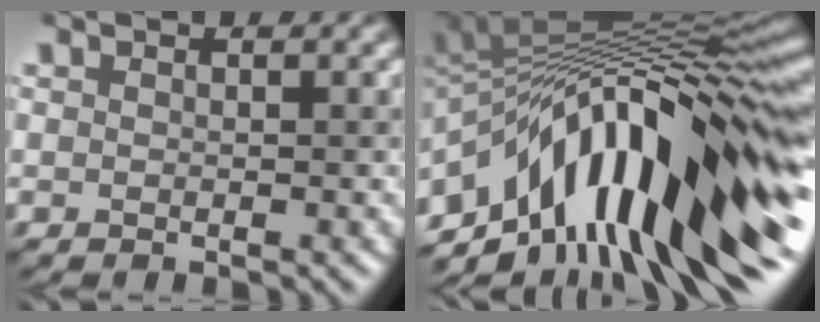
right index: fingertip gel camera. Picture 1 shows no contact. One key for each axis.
{"total": 15.4, "fx": -4.1, "fy": 5.7, "fz": 13.7, "tx": -0.217, "ty": 0.021, "tz": -0.071}